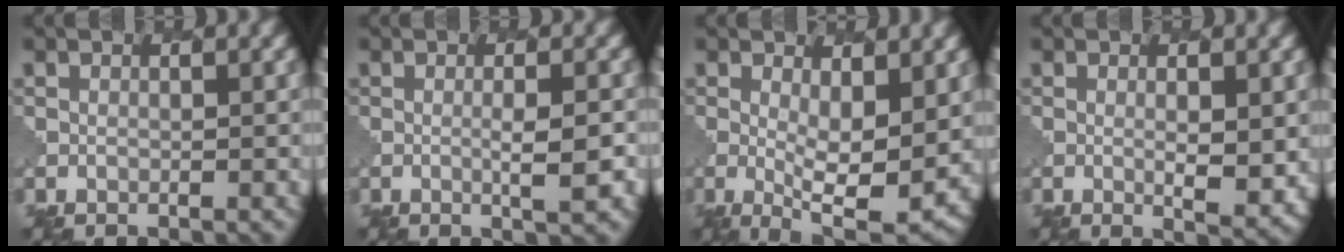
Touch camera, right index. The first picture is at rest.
{"total": 2.6, "force": [0.0, 0.4, 2.6], "torque": [-0.041, 0.000, -0.001]}
{"total": 6.6, "force": [0.4, 2.3, 6.2], "torque": [-0.105, -0.018, 0.013]}
{"total": 3.0, "force": [0.5, 0.7, 2.9], "torque": [-0.045, -0.009, 0.012]}